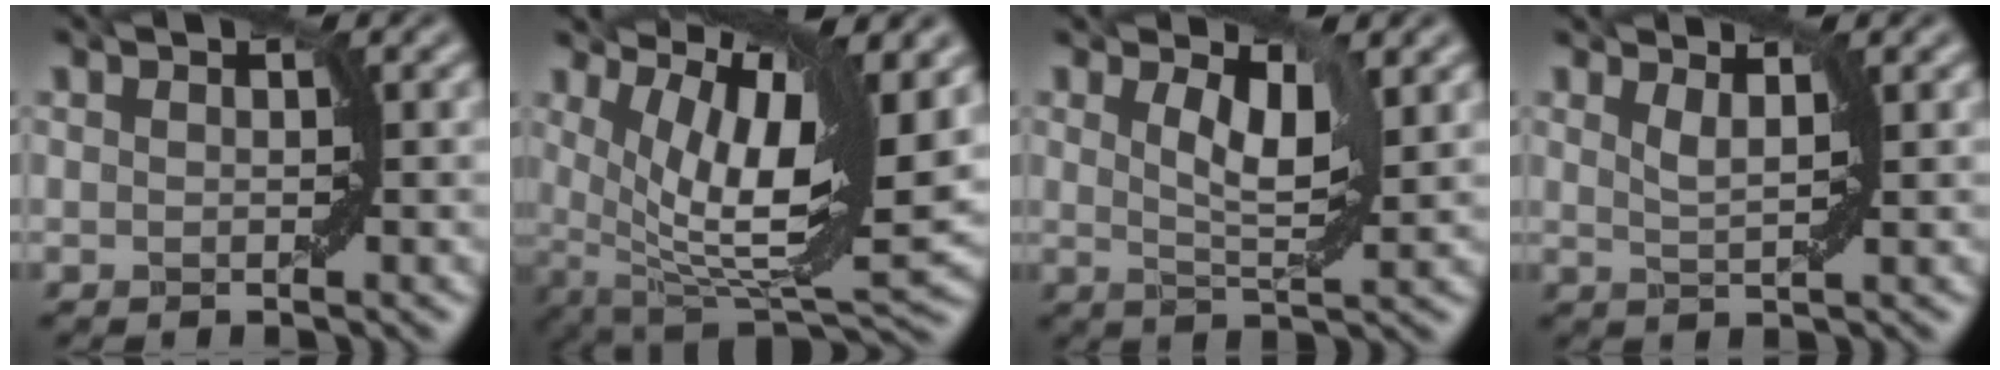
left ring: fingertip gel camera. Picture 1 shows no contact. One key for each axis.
{"total": 11.4, "fx": 4.3, "fy": 3.5, "fz": 10.0, "tx": -0.173, "ty": 0.005, "tz": 0.087}
{"total": 3.4, "fx": 1.0, "fy": 1.3, "fz": 3.0, "tx": -0.061, "ty": 0.003, "tz": 0.023}
{"total": 1.0, "fx": 0.7, "fy": 0.1, "fz": 0.8, "tx": -0.019, "ty": 0.000, "tz": 0.020}